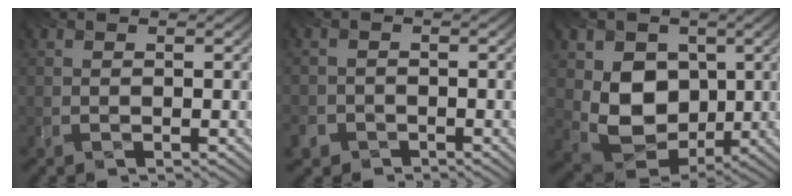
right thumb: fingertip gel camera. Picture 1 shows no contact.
{"total": 2.5, "force": [-1.9, 1.6, -0.2], "torque": [-0.008, -0.012, -0.037]}
{"total": 8.6, "force": [0.1, 7.0, 5.0], "torque": [-0.118, -0.021, 0.001]}